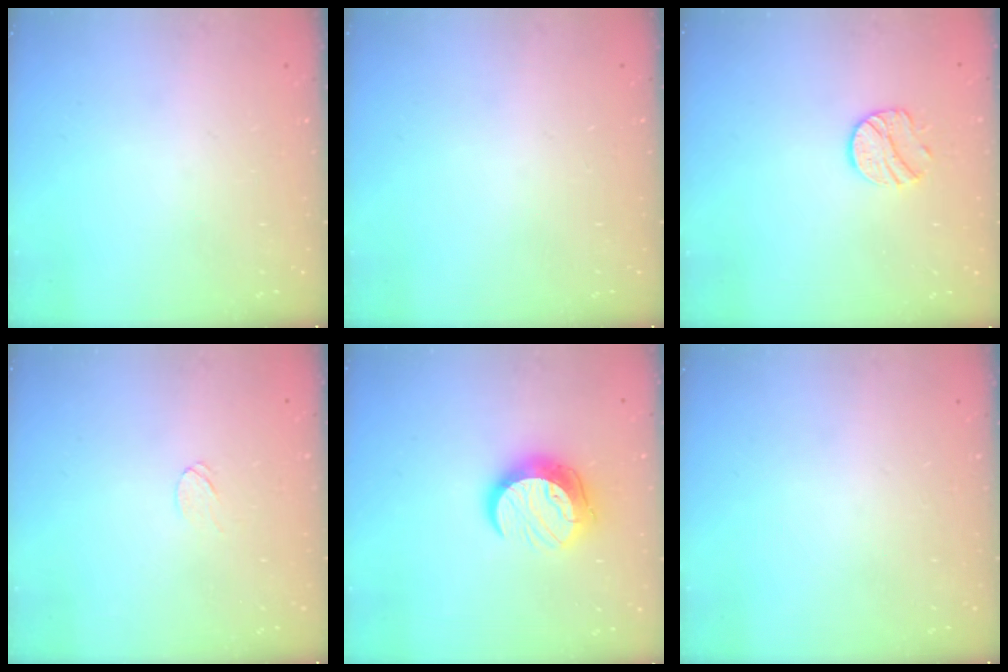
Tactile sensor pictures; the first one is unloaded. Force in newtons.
{"total": 0.0}
{"total": 8.8, "press": 8.8, "slide": 0.2}
{"total": 3.2, "press": 3.2, "slide": 0.3}
{"total": 11.9, "press": 11.8, "slide": 1.0}
{"total": 0.0}